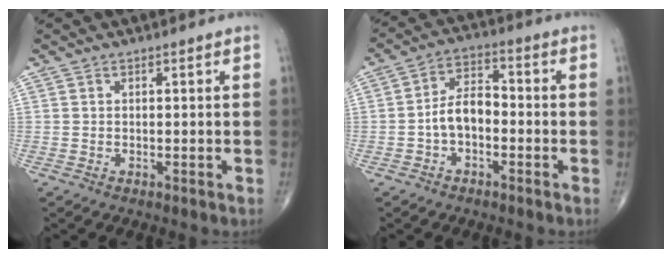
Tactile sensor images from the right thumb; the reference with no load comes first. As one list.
[{"total": 6.8, "force": [-1.7, 4.1, 5.1], "torque": [-0.081, 0.033, -0.042]}]